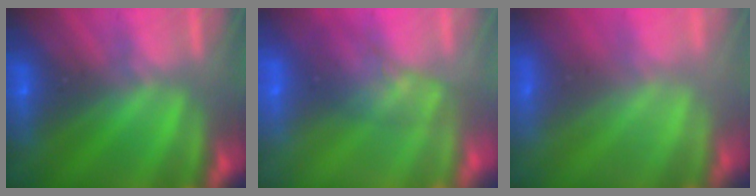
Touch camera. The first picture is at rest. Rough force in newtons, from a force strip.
{"total": 2.6}
{"total": 6.9}